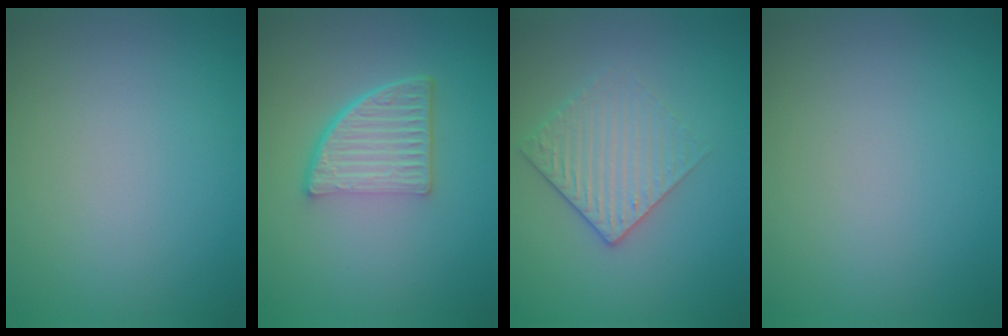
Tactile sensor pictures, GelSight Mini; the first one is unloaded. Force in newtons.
{"total": 5.2, "press": 3.5, "slide": 3.8}
{"total": 3.0, "press": 2.6, "slide": 1.4}
{"total": 0.0}